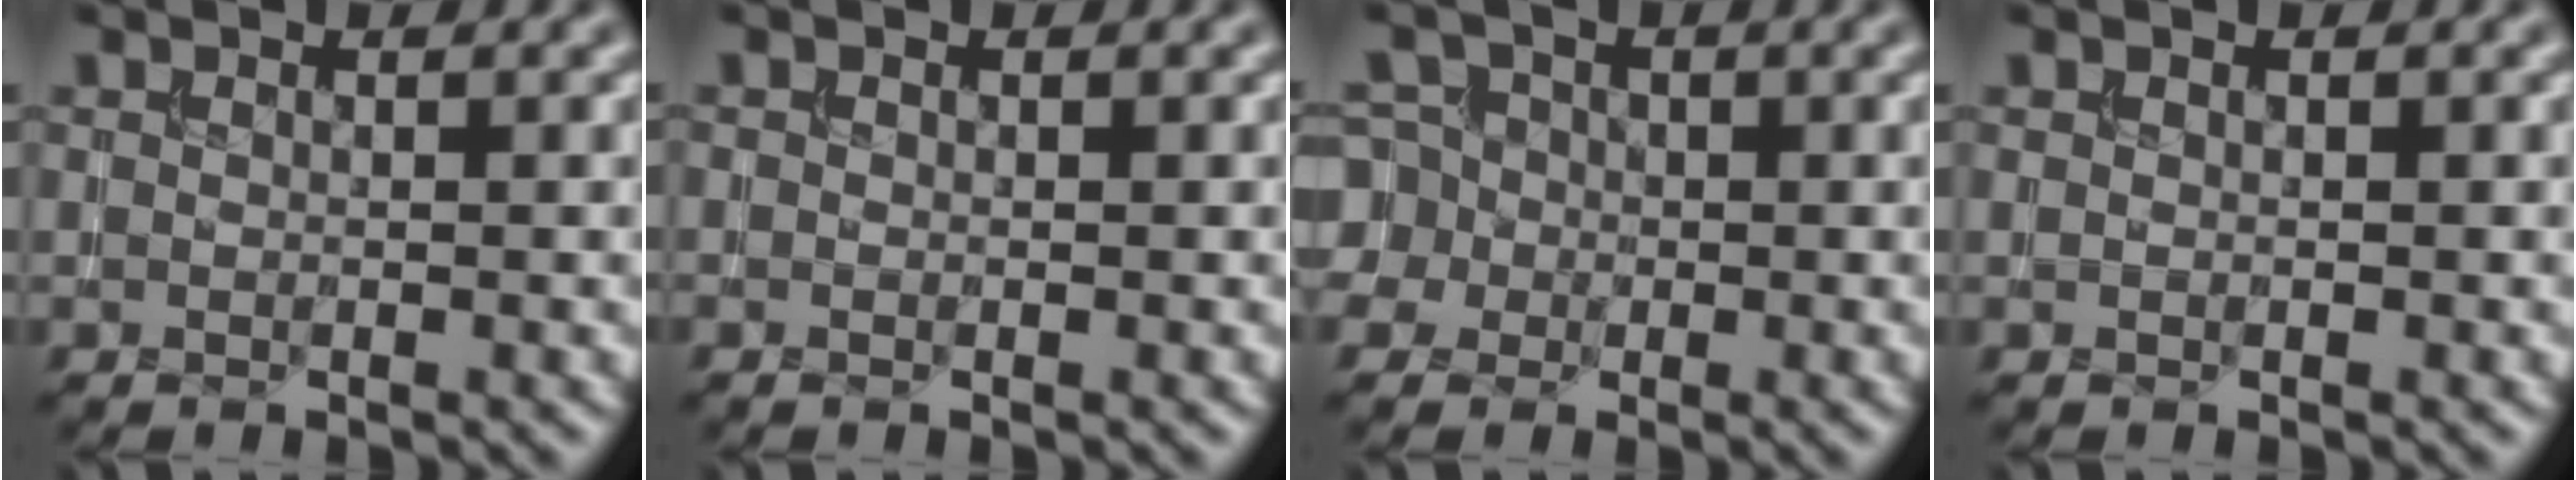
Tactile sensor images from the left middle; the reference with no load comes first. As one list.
[{"total": 0.0}, {"total": 4.7, "force": [-0.2, 4.5, 1.4], "torque": [-0.024, 0.030, -0.034]}, {"total": 0.0}]